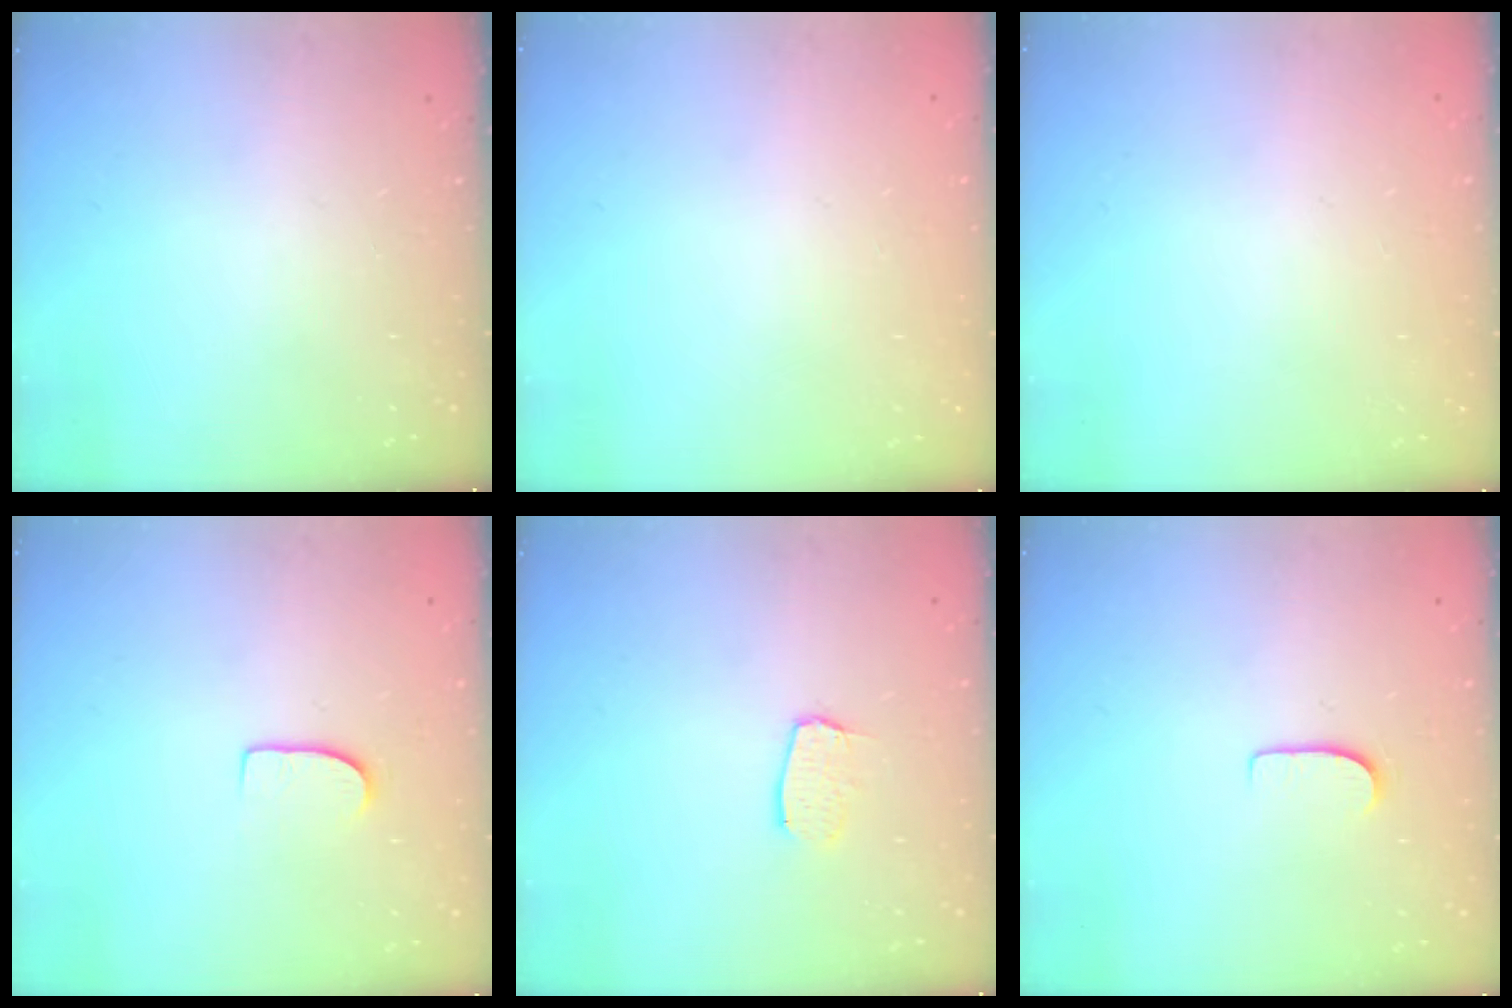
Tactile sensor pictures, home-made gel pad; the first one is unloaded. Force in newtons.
{"total": 0.0}
{"total": 0.0}
{"total": 5.8, "press": 5.8, "slide": 0.5}
{"total": 6.1, "press": 6.1, "slide": 0.2}
{"total": 5.9, "press": 5.8, "slide": 0.6}